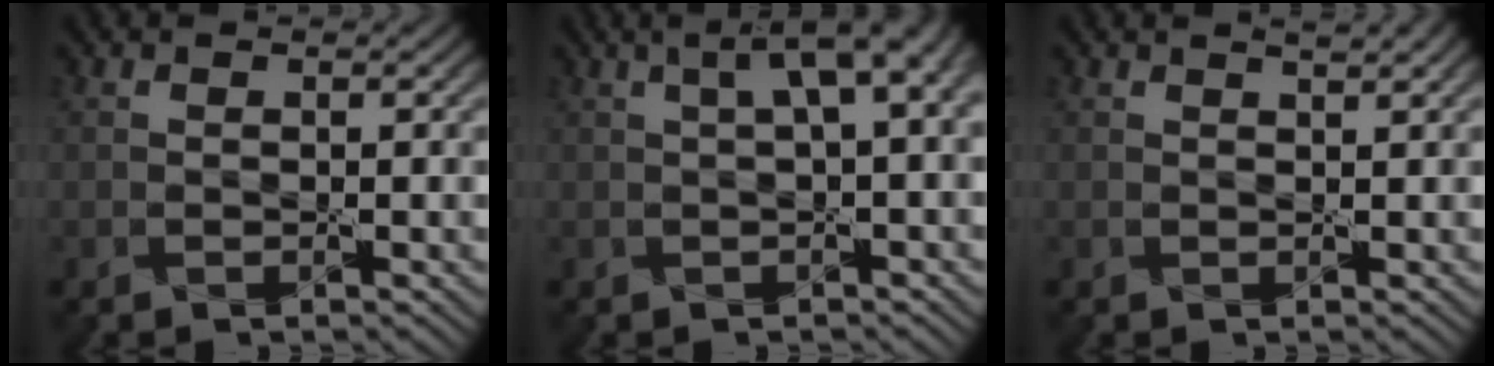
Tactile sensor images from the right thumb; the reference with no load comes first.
{"total": 5.3, "force": [1.5, 1.4, 4.9], "torque": [-0.065, 0.021, 0.021]}
{"total": 1.3, "force": [1.1, 0.1, 0.7], "torque": [-0.015, 0.002, 0.007]}